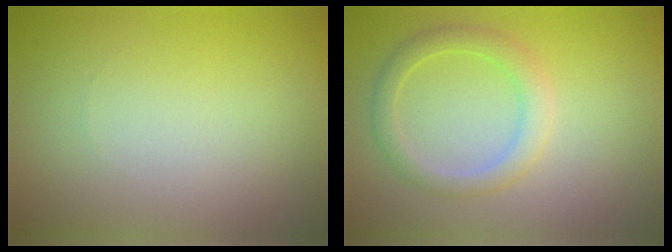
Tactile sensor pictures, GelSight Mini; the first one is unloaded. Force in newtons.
{"total": 2.7, "press": 2.7, "slide": 0.1}